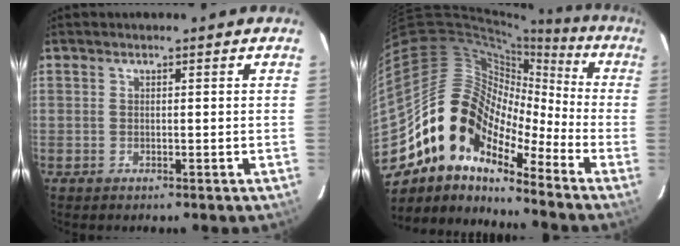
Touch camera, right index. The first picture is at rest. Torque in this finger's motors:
{"motor_torque": [0.32, -0.50, -0.01, -0.10]}